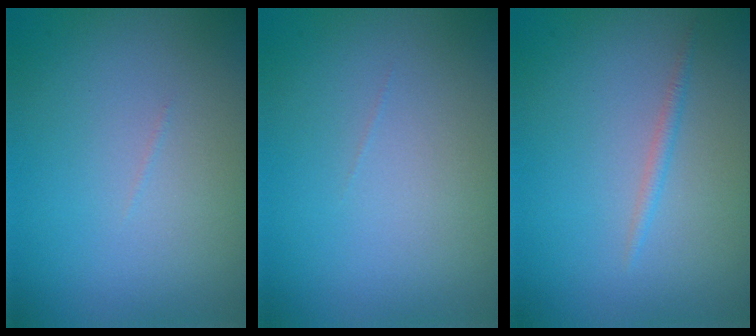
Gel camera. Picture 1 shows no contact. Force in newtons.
{"total": 0.0}
{"total": 0.8, "press": 0.8, "slide": 0.0}